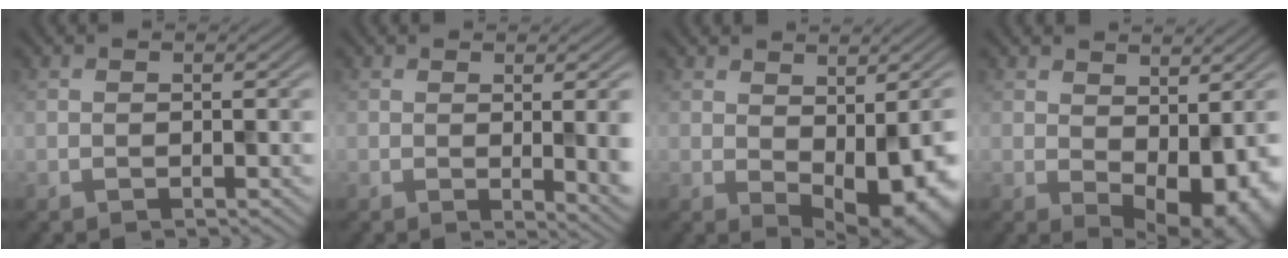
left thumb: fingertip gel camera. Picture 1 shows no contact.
{"total": 5.9, "force": [0.2, 1.8, 5.7], "torque": [-0.065, -0.001, 0.008]}
{"total": 10.4, "force": [-1.6, 4.9, 9.0], "torque": [-0.125, -0.020, -0.002]}
{"total": 8.6, "force": [-0.3, 4.9, 7.1], "torque": [-0.101, -0.021, 0.013]}